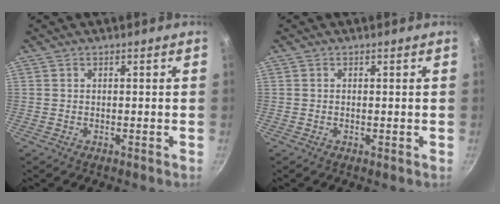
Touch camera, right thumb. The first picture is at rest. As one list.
[{"total": 0.0}]